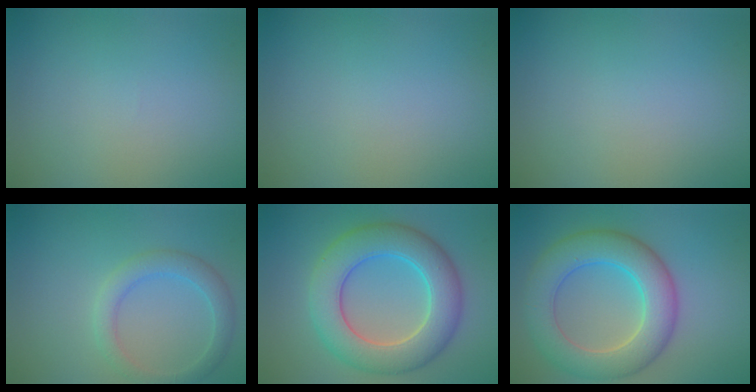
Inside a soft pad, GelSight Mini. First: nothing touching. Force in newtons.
{"total": 0.0}
{"total": 0.0}
{"total": 2.8, "press": 2.8, "slide": 0.1}
{"total": 8.0, "press": 8.0, "slide": 0.3}
{"total": 7.4, "press": 7.4, "slide": 0.1}